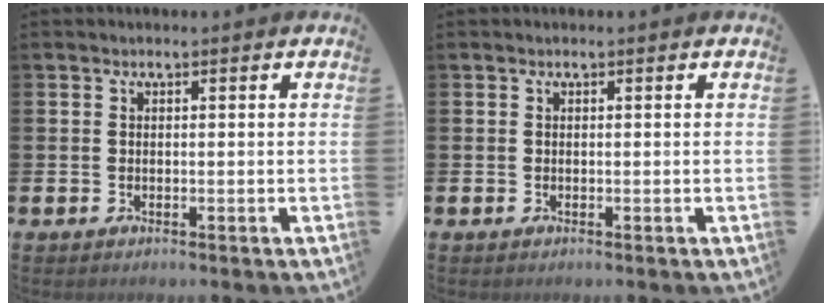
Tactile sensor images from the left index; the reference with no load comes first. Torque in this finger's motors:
{"motor_torque": [0.00, 0.00, 0.00, 0.00]}